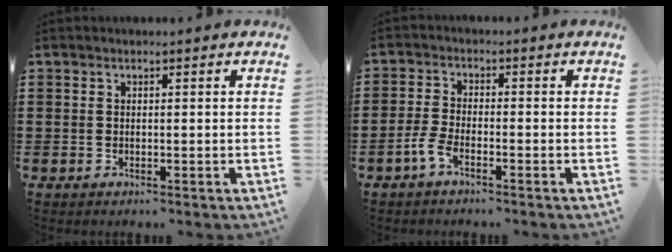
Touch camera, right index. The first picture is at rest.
{"total": 3.3, "force": [-2.1, 0.8, 2.3], "torque": [-0.060, -0.004, -0.046]}